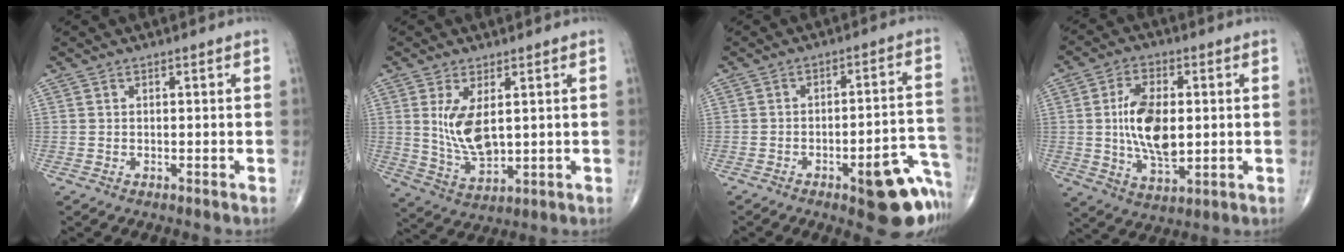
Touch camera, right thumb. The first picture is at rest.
{"total": 6.9, "force": [1.3, 3.3, 5.9], "torque": [-0.108, -0.015, 0.035]}
{"total": 14.4, "force": [-7.4, 4.4, 11.5], "torque": [-0.082, 0.059, -0.084]}
{"total": 12.9, "force": [0.7, 6.8, 10.9], "torque": [-0.189, -0.007, 0.017]}